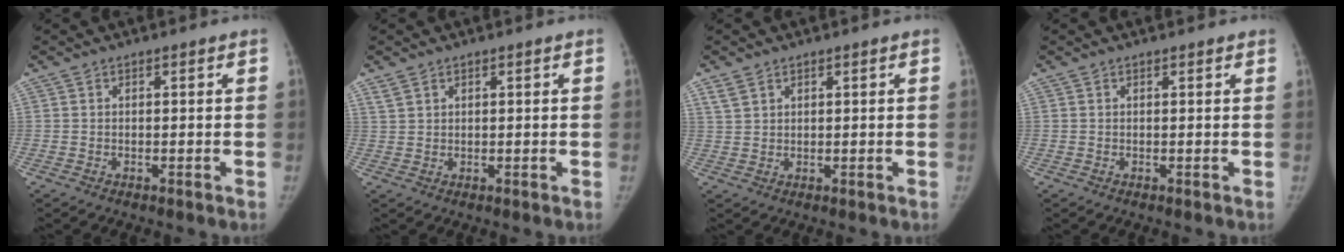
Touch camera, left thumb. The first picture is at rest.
{"total": 1.8, "force": [1.3, 1.0, 0.7], "torque": [-0.012, -0.001, 0.031]}
{"total": 2.6, "force": [1.8, 1.6, 1.1], "torque": [-0.019, -0.003, 0.042]}
{"total": 1.1, "force": [0.9, 0.2, 0.4], "torque": [-0.001, 0.004, 0.012]}